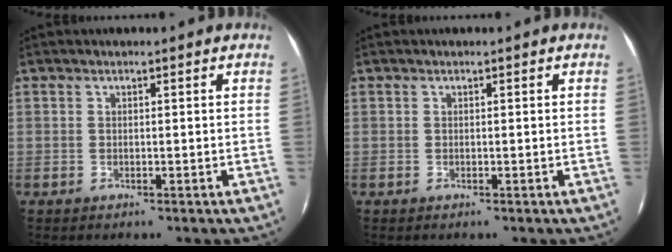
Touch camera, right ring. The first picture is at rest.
{"total": 0.0}